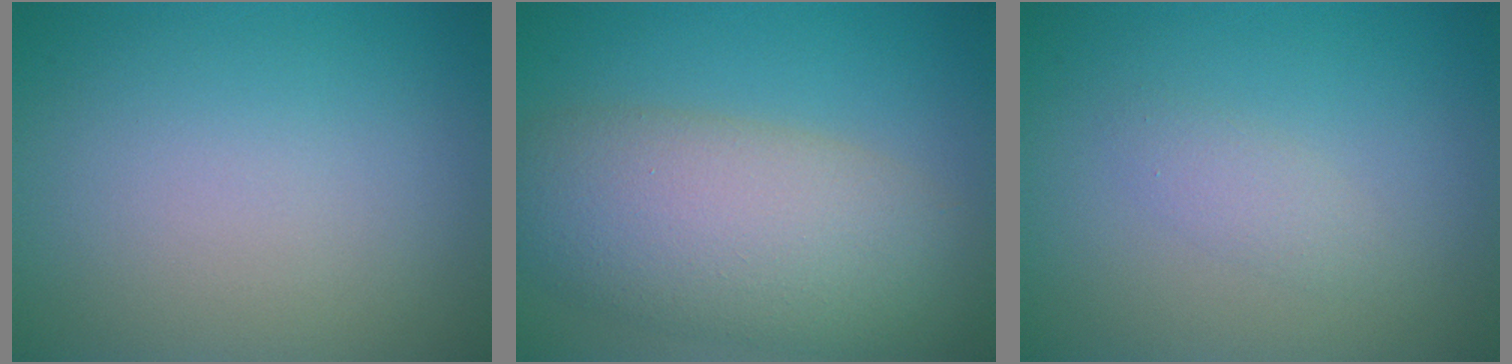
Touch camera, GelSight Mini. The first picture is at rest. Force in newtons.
{"total": 8.9, "press": 8.9, "slide": 0.6}
{"total": 1.3, "press": 1.2, "slide": 0.1}